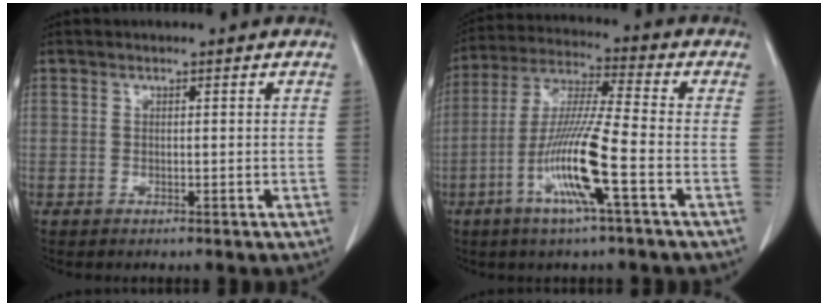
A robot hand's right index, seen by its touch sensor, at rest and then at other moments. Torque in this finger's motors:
{"motor_torque": [1.35, -0.79, 0.40, 0.14]}